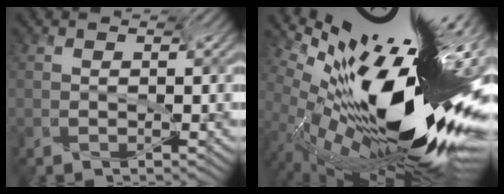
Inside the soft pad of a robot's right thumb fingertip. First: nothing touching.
{"total": 16.8, "force": [-4.5, 4.2, 15.7], "torque": [-0.268, -0.017, -0.080]}